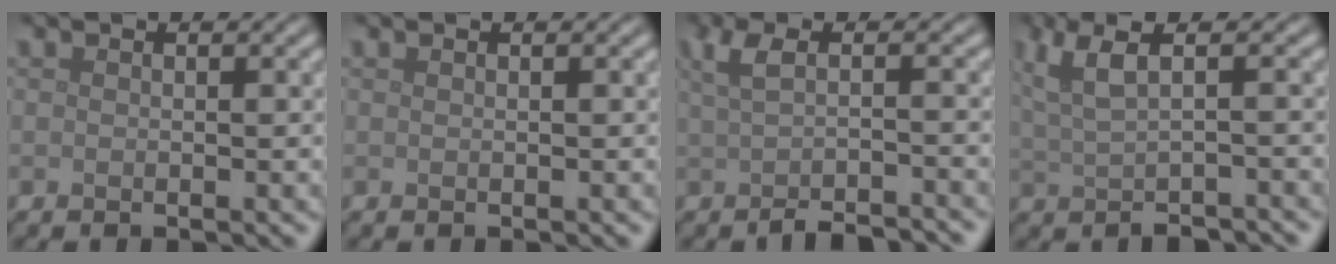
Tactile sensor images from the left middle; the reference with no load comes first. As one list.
[{"total": 0.0}, {"total": 3.7, "force": [-1.3, 1.1, 3.3], "torque": [-0.054, -0.009, -0.023]}, {"total": 4.9, "force": [1.0, 1.8, 4.4], "torque": [-0.073, 0.004, 0.020]}]